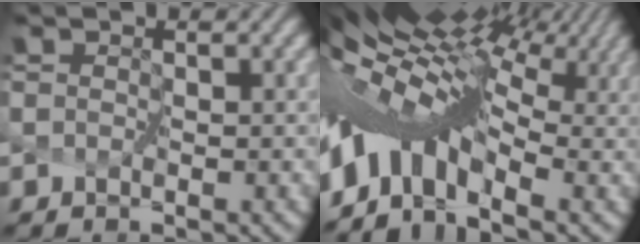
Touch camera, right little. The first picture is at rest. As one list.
[{"total": 11.3, "force": [1.2, 6.0, 9.5], "torque": [-0.182, 0.014, 0.028]}]